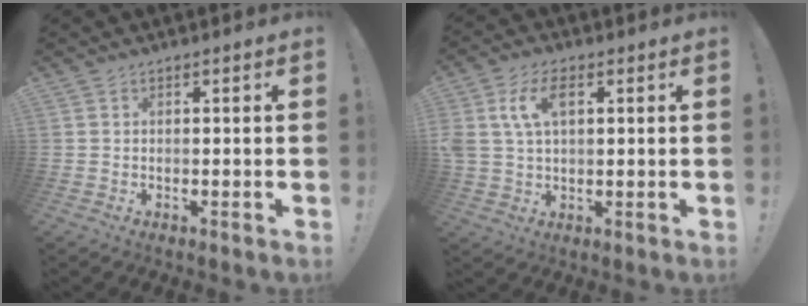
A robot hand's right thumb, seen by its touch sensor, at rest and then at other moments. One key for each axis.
{"total": 9.2, "fx": 2.7, "fy": 5.6, "fz": 6.8, "tx": -0.155, "ty": 0.003, "tz": 0.047}